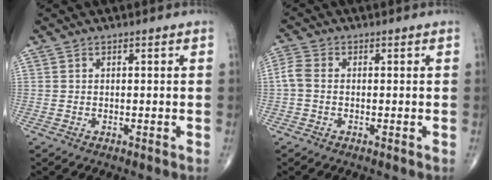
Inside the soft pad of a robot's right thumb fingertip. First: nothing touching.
{"total": 3.2, "force": [-0.4, 2.2, 2.3], "torque": [-0.056, 0.005, -0.018]}